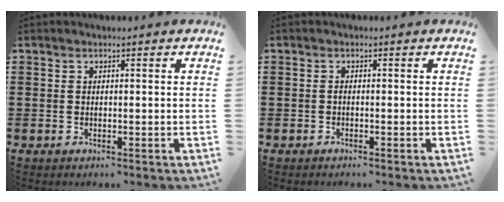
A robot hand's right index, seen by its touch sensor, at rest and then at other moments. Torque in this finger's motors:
{"motor_torque": [0.96, 1.18, 0.02, 0.01]}